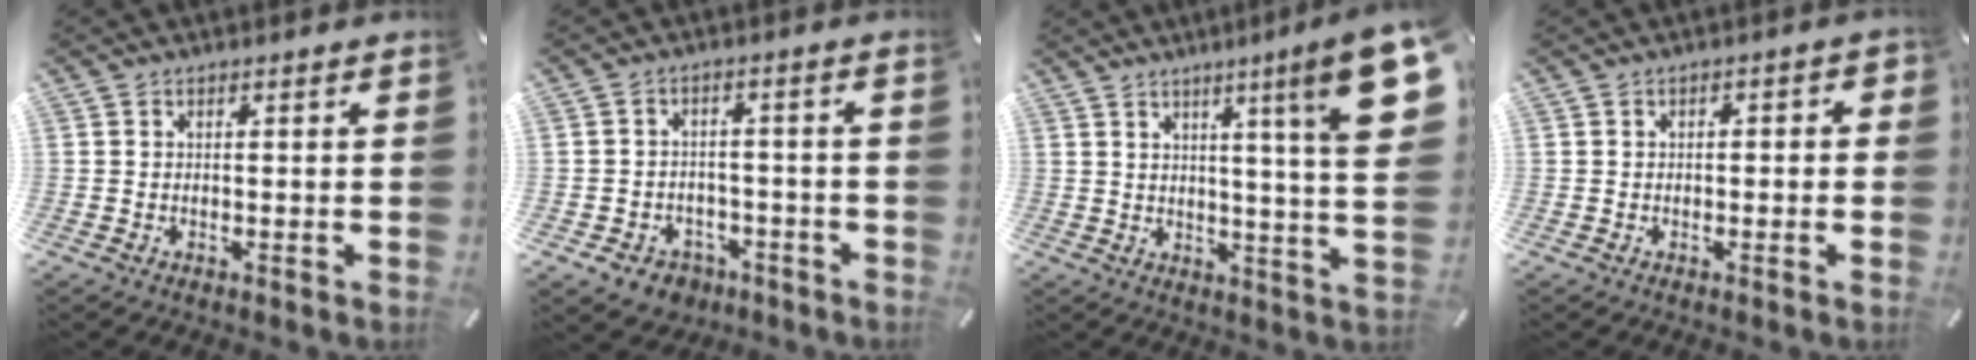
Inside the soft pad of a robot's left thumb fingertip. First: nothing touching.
{"total": 5.8, "force": [-3.2, 4.5, 1.6], "torque": [-0.037, 0.022, -0.057]}
{"total": 15.5, "force": [6.9, 0.7, 13.9], "torque": [-0.206, -0.042, 0.095]}
{"total": 1.7, "force": [-0.6, 1.0, 1.2], "torque": [-0.020, 0.006, -0.013]}